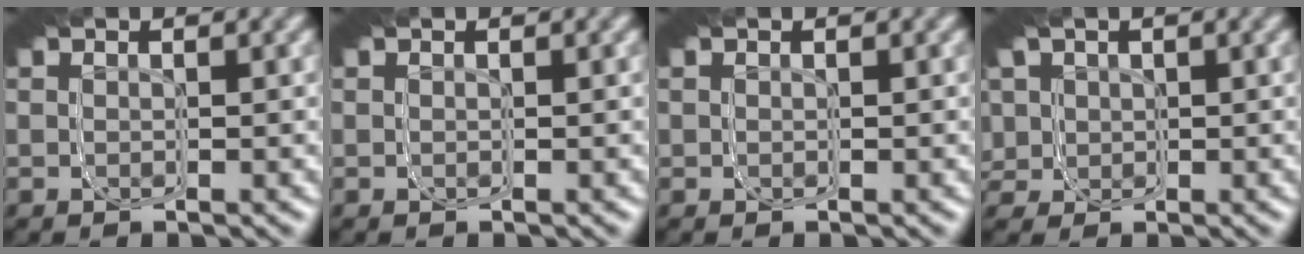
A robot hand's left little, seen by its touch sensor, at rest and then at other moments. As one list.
[{"total": 0.0}, {"total": 0.7, "force": [-0.1, 0.6, 0.2], "torque": [-0.005, -0.005, -0.001]}, {"total": 6.8, "force": [-0.5, 6.1, 3.1], "torque": [-0.067, -0.020, -0.012]}]